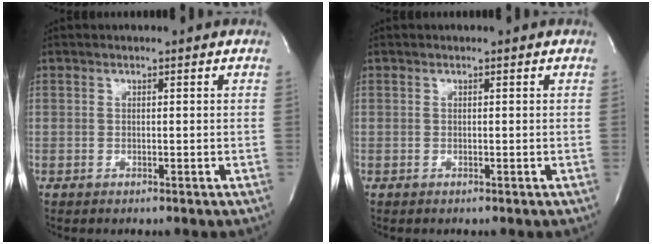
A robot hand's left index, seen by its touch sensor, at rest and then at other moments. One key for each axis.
{"total": 0.0}